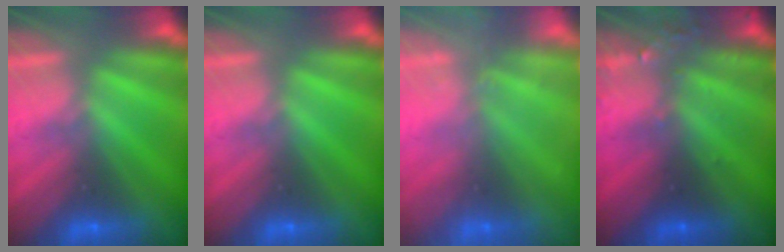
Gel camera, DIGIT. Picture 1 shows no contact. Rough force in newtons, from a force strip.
{"total": 0.0}
{"total": 2.4}
{"total": 3.3}